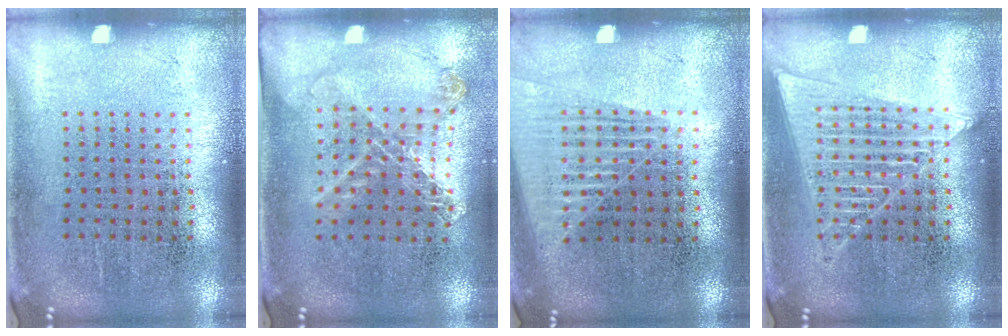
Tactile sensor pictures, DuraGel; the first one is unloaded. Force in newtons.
{"total": 1.2, "press": 1.1, "slide": 0.2}
{"total": 1.5, "press": 1.5, "slide": 0.4}
{"total": 2.7, "press": 2.7, "slide": 0.4}